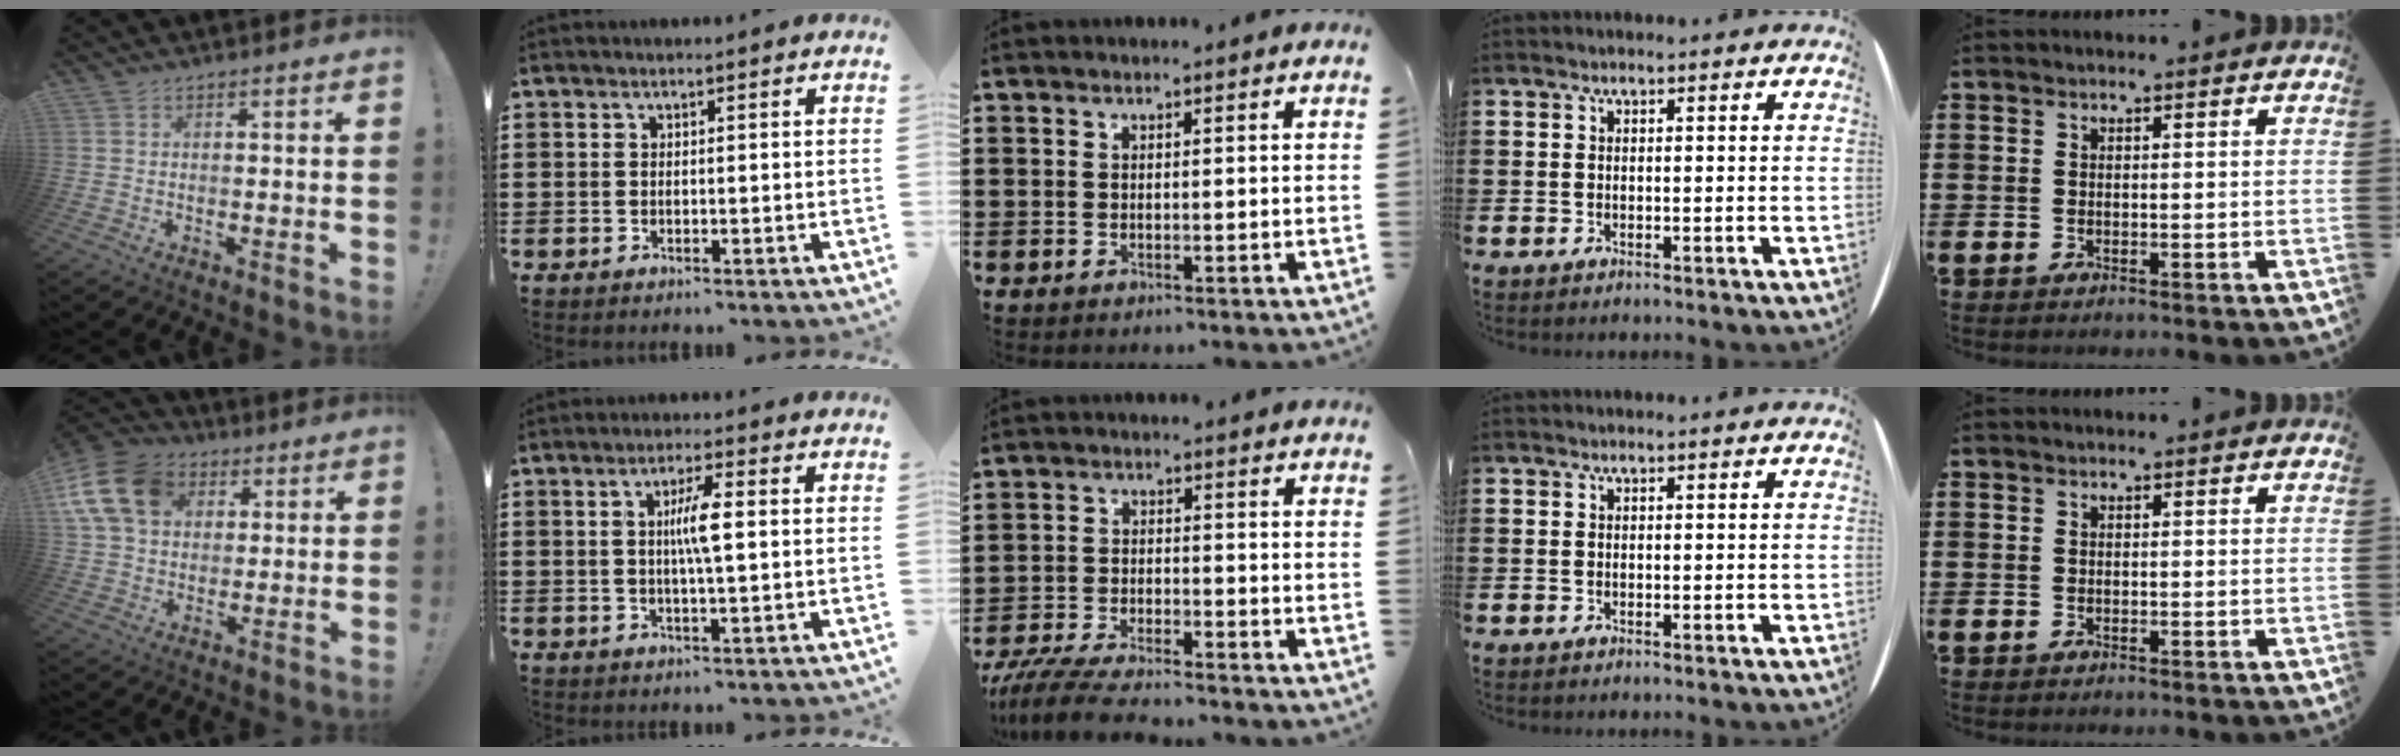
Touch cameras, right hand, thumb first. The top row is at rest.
{"thumb": {"total": 16.6, "force": [5.4, 12.8, 9.2], "torque": [-0.160, -0.011, 0.108]}, "index": {"total": 4.9, "force": [0.5, 0.5, 4.8], "torque": [-0.090, -0.001, 0.004]}, "middle": {"total": 5.7, "force": [-5.4, 0.5, 1.9], "torque": [-0.050, -0.007, -0.106]}}